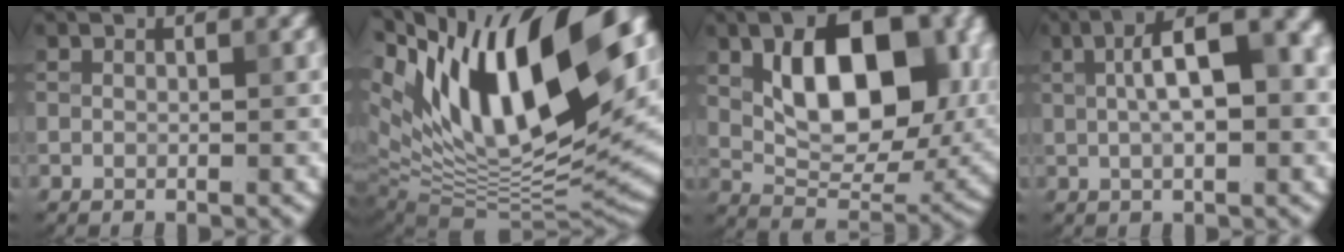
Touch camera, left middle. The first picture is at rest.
{"total": 18.0, "force": [6.6, 8.1, 14.6], "torque": [-0.255, 0.027, 0.114]}
{"total": 13.3, "force": [2.3, 7.7, 10.6], "torque": [-0.142, -0.001, 0.050]}
{"total": 9.0, "force": [1.3, 3.6, 8.2], "torque": [-0.121, 0.022, 0.021]}